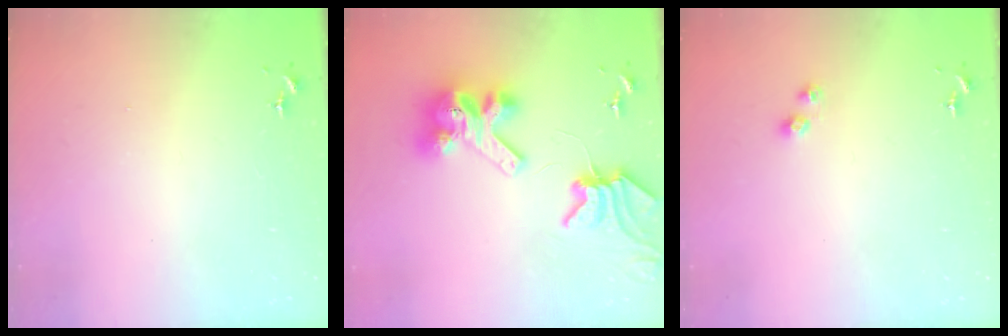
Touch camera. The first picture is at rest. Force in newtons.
{"total": 12.4, "press": 12.2, "slide": 1.7}
{"total": 3.4, "press": 3.4, "slide": 0.5}